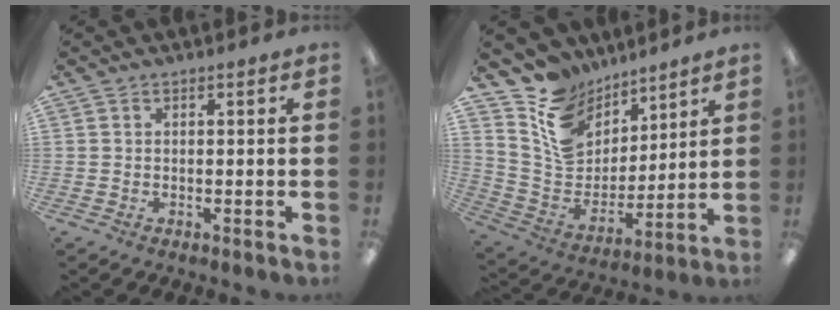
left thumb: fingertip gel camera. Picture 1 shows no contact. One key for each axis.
{"total": 14.1, "fx": 9.6, "fy": 9.3, "fz": 4.6, "tx": -0.109, "ty": -0.068, "tz": 0.189}